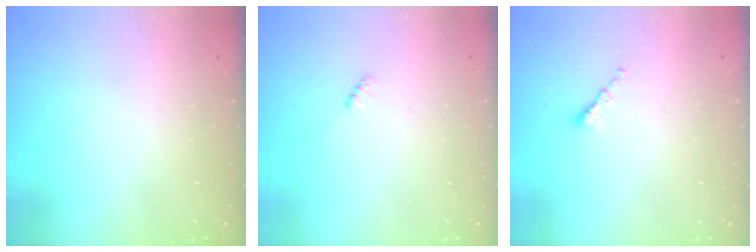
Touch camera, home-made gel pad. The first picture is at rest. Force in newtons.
{"total": 1.9, "press": 1.9, "slide": 0.3}
{"total": 1.4, "press": 1.2, "slide": 0.6}